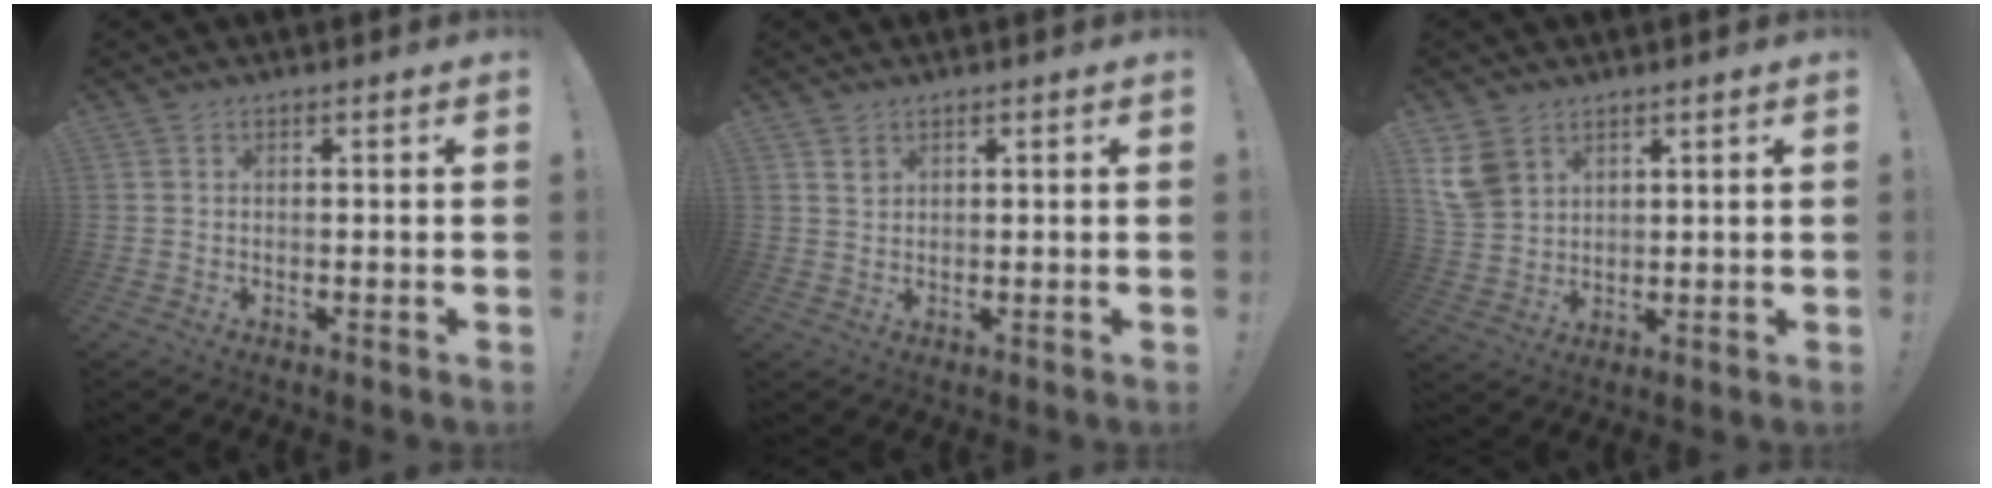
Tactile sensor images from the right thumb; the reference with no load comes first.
{"total": 1.7, "force": [1.3, 1.1, 0.5], "torque": [0.002, -0.009, 0.022]}
{"total": 8.0, "force": [4.8, 5.4, 3.5], "torque": [-0.063, -0.020, 0.097]}